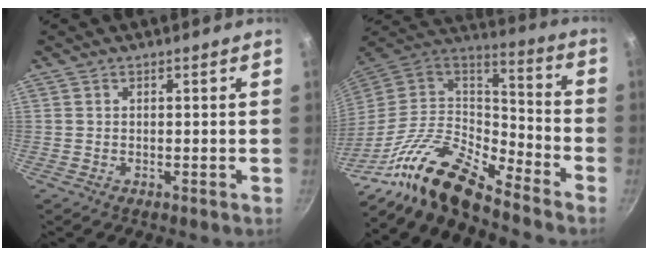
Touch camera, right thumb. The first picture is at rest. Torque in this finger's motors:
{"motor_torque": [2.54, -0.01, 1.60, -1.17, 0.12]}